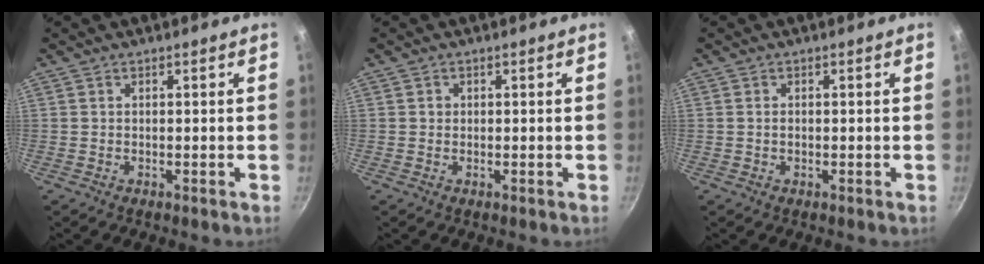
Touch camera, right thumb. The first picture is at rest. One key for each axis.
{"total": 0.8, "fx": 0.1, "fy": 0.8, "fz": 0.2, "tx": 0.002, "ty": 0.002, "tz": 0.000}
{"total": 0.9, "fx": 0.0, "fy": 0.7, "fz": 0.6, "tx": -0.008, "ty": 0.003, "tz": 0.000}